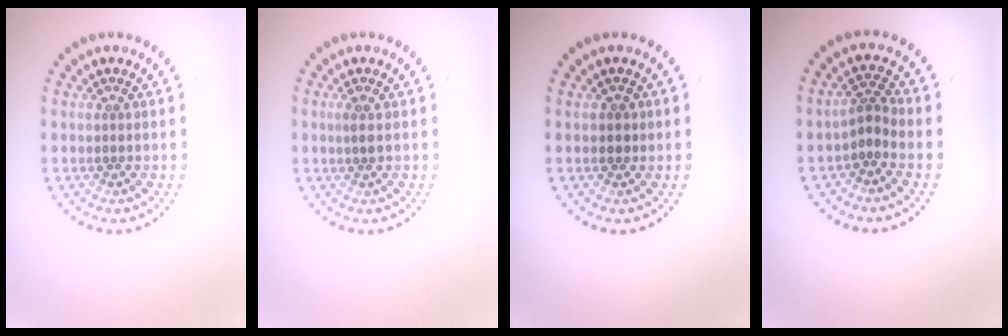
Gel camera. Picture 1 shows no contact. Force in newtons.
{"total": 1.1, "press": 0.9, "slide": 0.6}
{"total": 1.0, "press": 0.9, "slide": 0.4}
{"total": 1.8, "press": 1.2, "slide": 1.3}